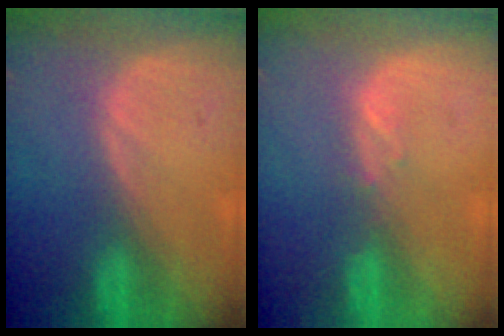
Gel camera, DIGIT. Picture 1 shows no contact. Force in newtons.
{"total": 1.1, "press": 1.0, "slide": 0.4}